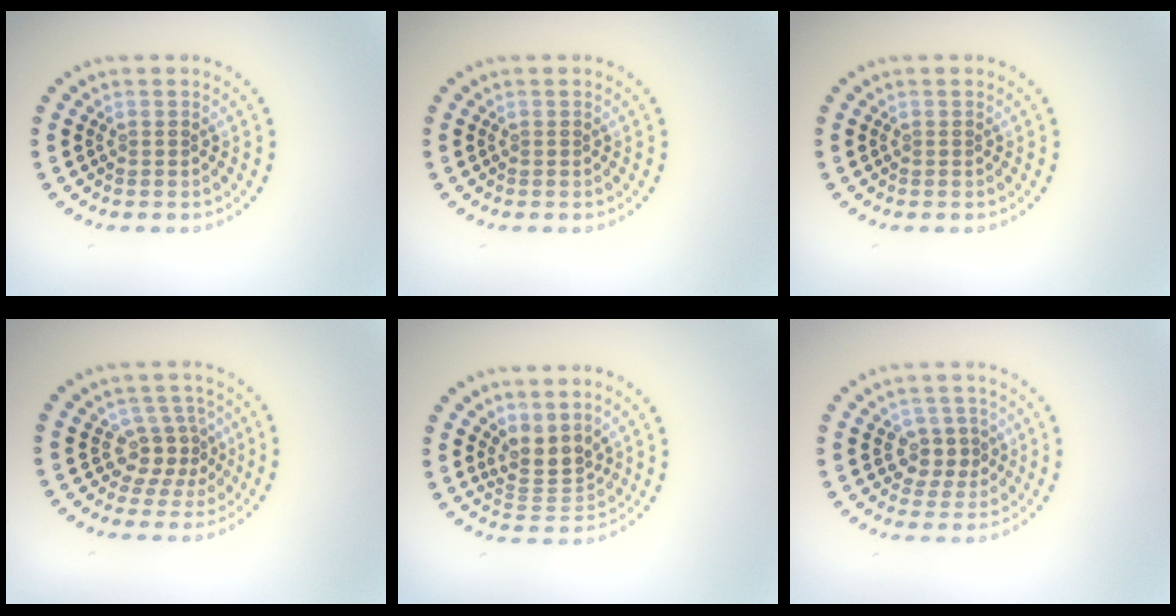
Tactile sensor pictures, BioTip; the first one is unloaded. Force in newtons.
{"total": 0.0}
{"total": 0.0}
{"total": 2.9, "press": 2.2, "slide": 1.9}
{"total": 2.9, "press": 2.3, "slide": 1.9}
{"total": 2.9, "press": 2.7, "slide": 1.0}